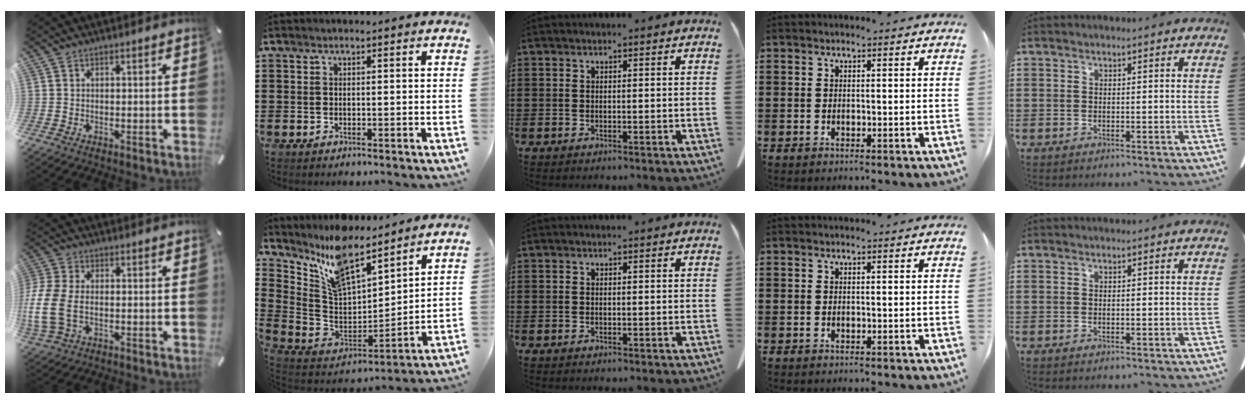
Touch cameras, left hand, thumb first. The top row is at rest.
{"thumb": {"total": 9.9, "force": [-1.4, 6.3, 7.5], "torque": [-0.174, -0.006, -0.020]}, "index": {"total": 10.8, "force": [9.3, 2.7, 4.7], "torque": [-0.133, -0.056, 0.167]}}